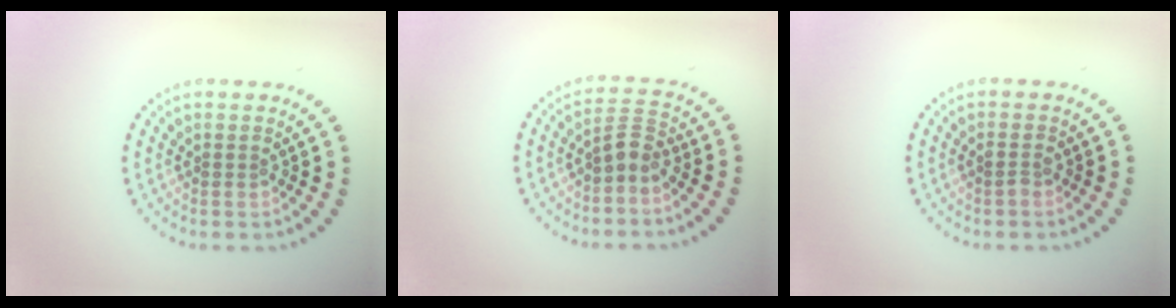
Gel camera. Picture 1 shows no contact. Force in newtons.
{"total": 2.0, "press": 1.6, "slide": 1.2}
{"total": 0.6, "press": 0.6, "slide": 0.2}